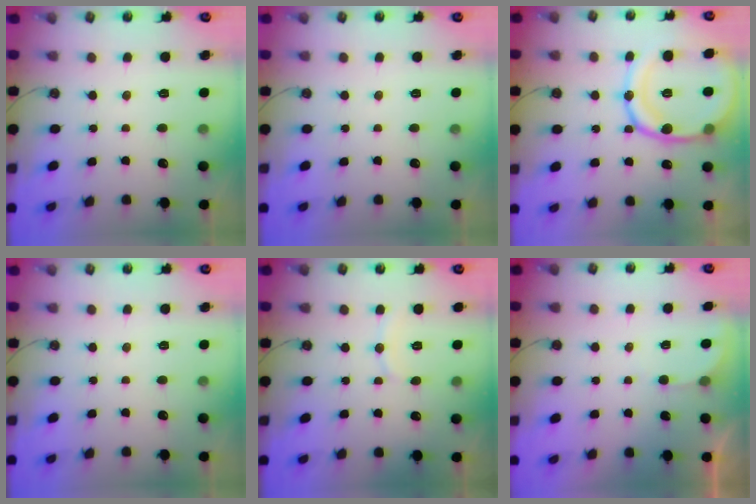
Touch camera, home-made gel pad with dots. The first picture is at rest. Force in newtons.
{"total": 0.0}
{"total": 18.5, "press": 18.4, "slide": 2.1}
{"total": 0.0}
{"total": 5.0, "press": 4.9, "slide": 0.7}
{"total": 1.4, "press": 1.4, "slide": 0.1}